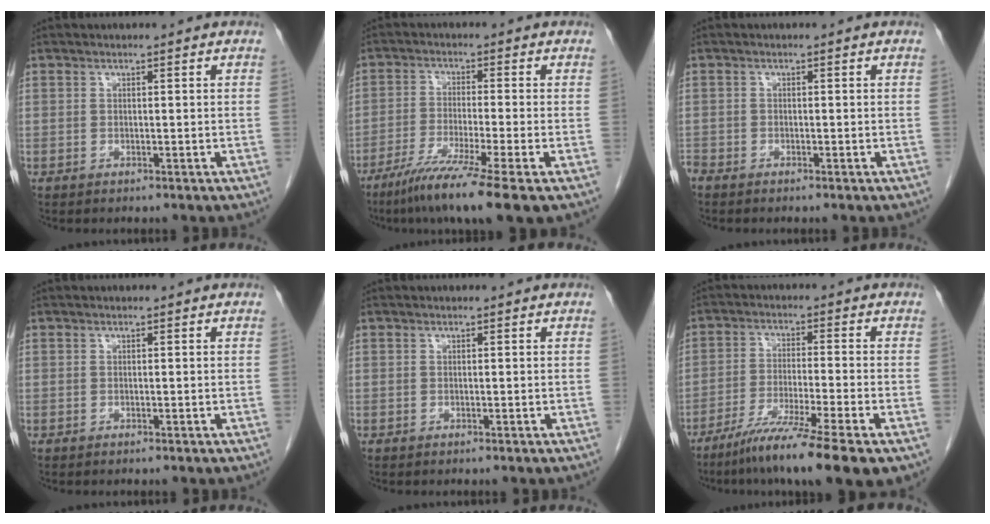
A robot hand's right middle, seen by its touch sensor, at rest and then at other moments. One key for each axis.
{"total": 10.5, "fx": -6.9, "fy": -1.3, "fz": 7.9, "tx": -0.136, "ty": -0.034, "tz": -0.116}
{"total": 1.2, "fx": -1.1, "fy": 0.4, "fz": 0.3, "tx": -0.007, "ty": -0.002, "tz": -0.020}
{"total": 0.0}
{"total": 0.0}
{"total": 13.0, "fx": -8.8, "fy": -0.4, "fz": 9.6, "tx": -0.156, "ty": -0.039, "tz": -0.144}